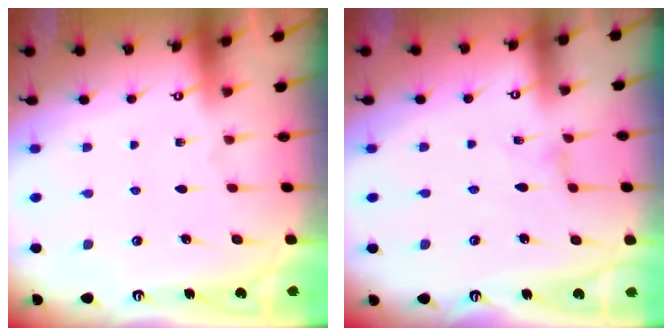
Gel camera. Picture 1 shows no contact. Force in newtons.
{"total": 0.0}